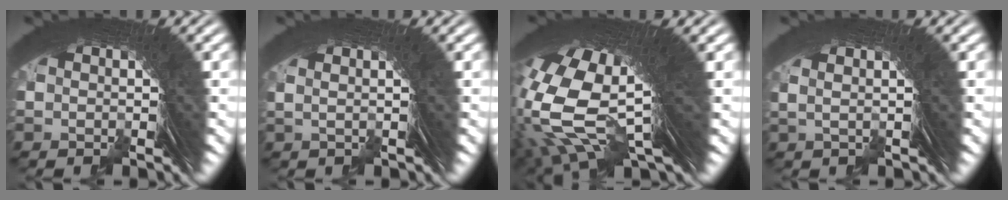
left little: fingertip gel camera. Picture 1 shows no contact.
{"total": 1.7, "force": [0.8, -0.1, 1.5], "torque": [-0.023, 0.008, 0.013]}
{"total": 16.9, "force": [4.5, 8.7, 13.7], "torque": [-0.275, -0.010, 0.081]}
{"total": 2.4, "force": [1.2, 0.3, 2.1], "torque": [-0.034, 0.010, 0.018]}